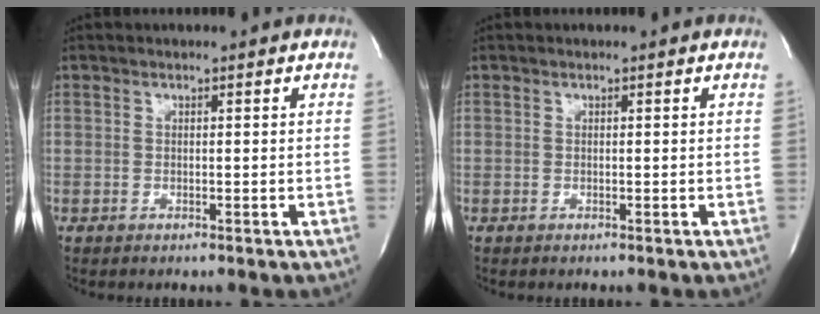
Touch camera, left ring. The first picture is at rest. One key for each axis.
{"total": 0.0}